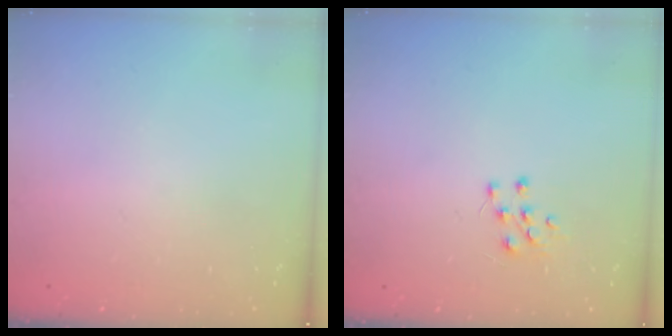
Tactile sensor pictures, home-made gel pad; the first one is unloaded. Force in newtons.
{"total": 6.3, "press": 6.3, "slide": 0.5}